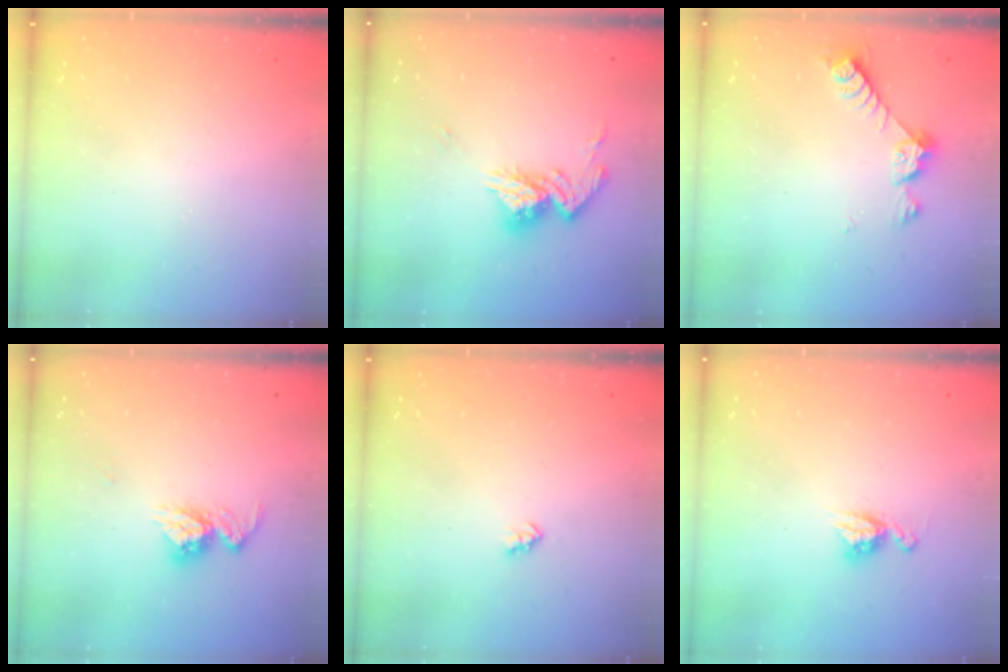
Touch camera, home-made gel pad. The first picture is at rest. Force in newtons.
{"total": 13.6, "press": 13.5, "slide": 1.3}
{"total": 7.3, "press": 7.3, "slide": 0.6}
{"total": 10.0, "press": 10.0, "slide": 0.8}
{"total": 2.0, "press": 2.0, "slide": 0.3}
{"total": 7.7, "press": 7.7, "slide": 0.6}